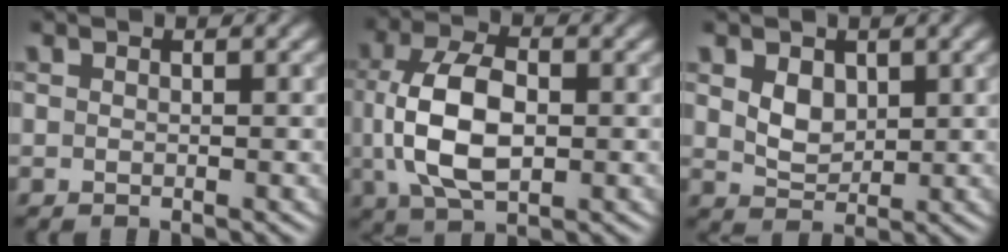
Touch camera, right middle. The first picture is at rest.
{"total": 7.7, "force": [-0.1, 4.4, 6.4], "torque": [-0.139, 0.001, -0.003]}
{"total": 2.5, "force": [0.9, 1.8, 1.5], "torque": [-0.032, -0.004, 0.021]}